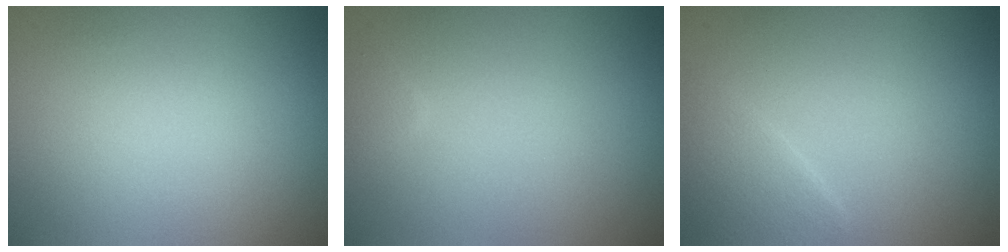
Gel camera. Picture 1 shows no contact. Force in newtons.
{"total": 0.6, "press": 0.6, "slide": 0.1}
{"total": 2.1, "press": 2.1, "slide": 0.1}